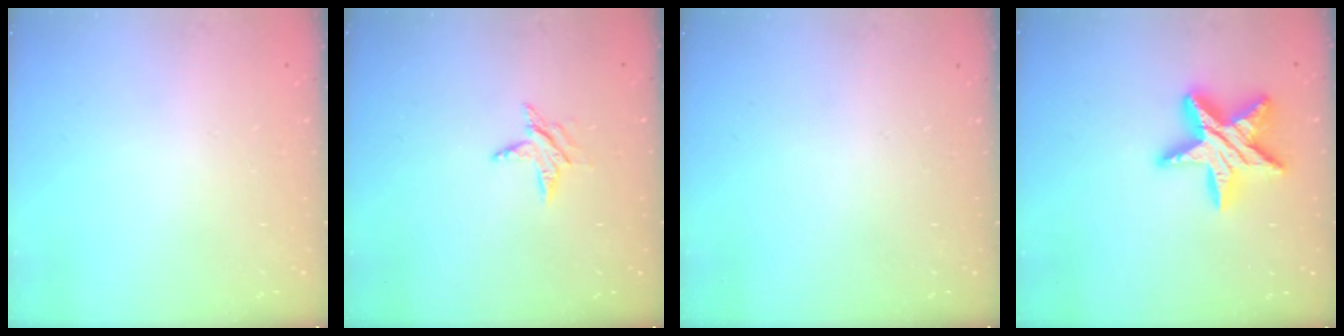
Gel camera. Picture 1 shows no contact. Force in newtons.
{"total": 5.3, "press": 5.3, "slide": 0.6}
{"total": 0.0}
{"total": 16.9, "press": 16.9, "slide": 0.9}